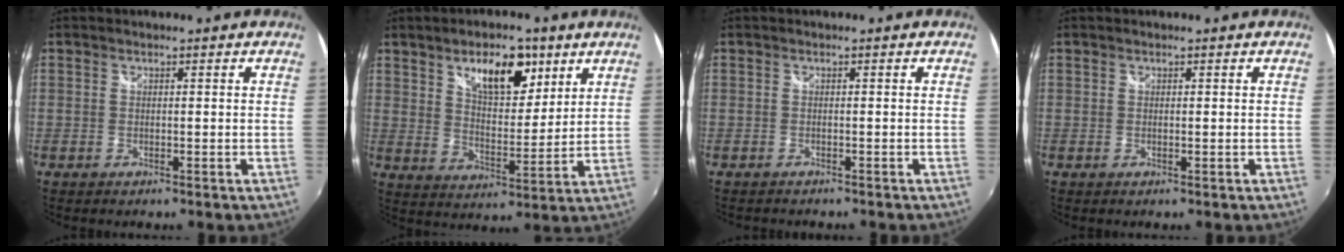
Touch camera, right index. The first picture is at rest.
{"total": 11.5, "force": [6.4, 5.3, 7.9], "torque": [-0.114, 0.003, 0.106]}
{"total": 1.8, "force": [-1.7, 0.5, 0.3], "torque": [-0.015, -0.010, -0.029]}
{"total": 0.0}